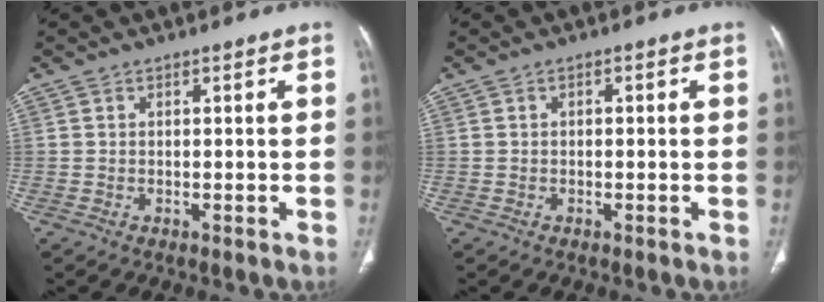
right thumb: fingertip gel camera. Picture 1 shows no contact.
{"total": 0.6, "force": [0.0, 0.4, 0.5], "torque": [-0.008, 0.001, -0.002]}